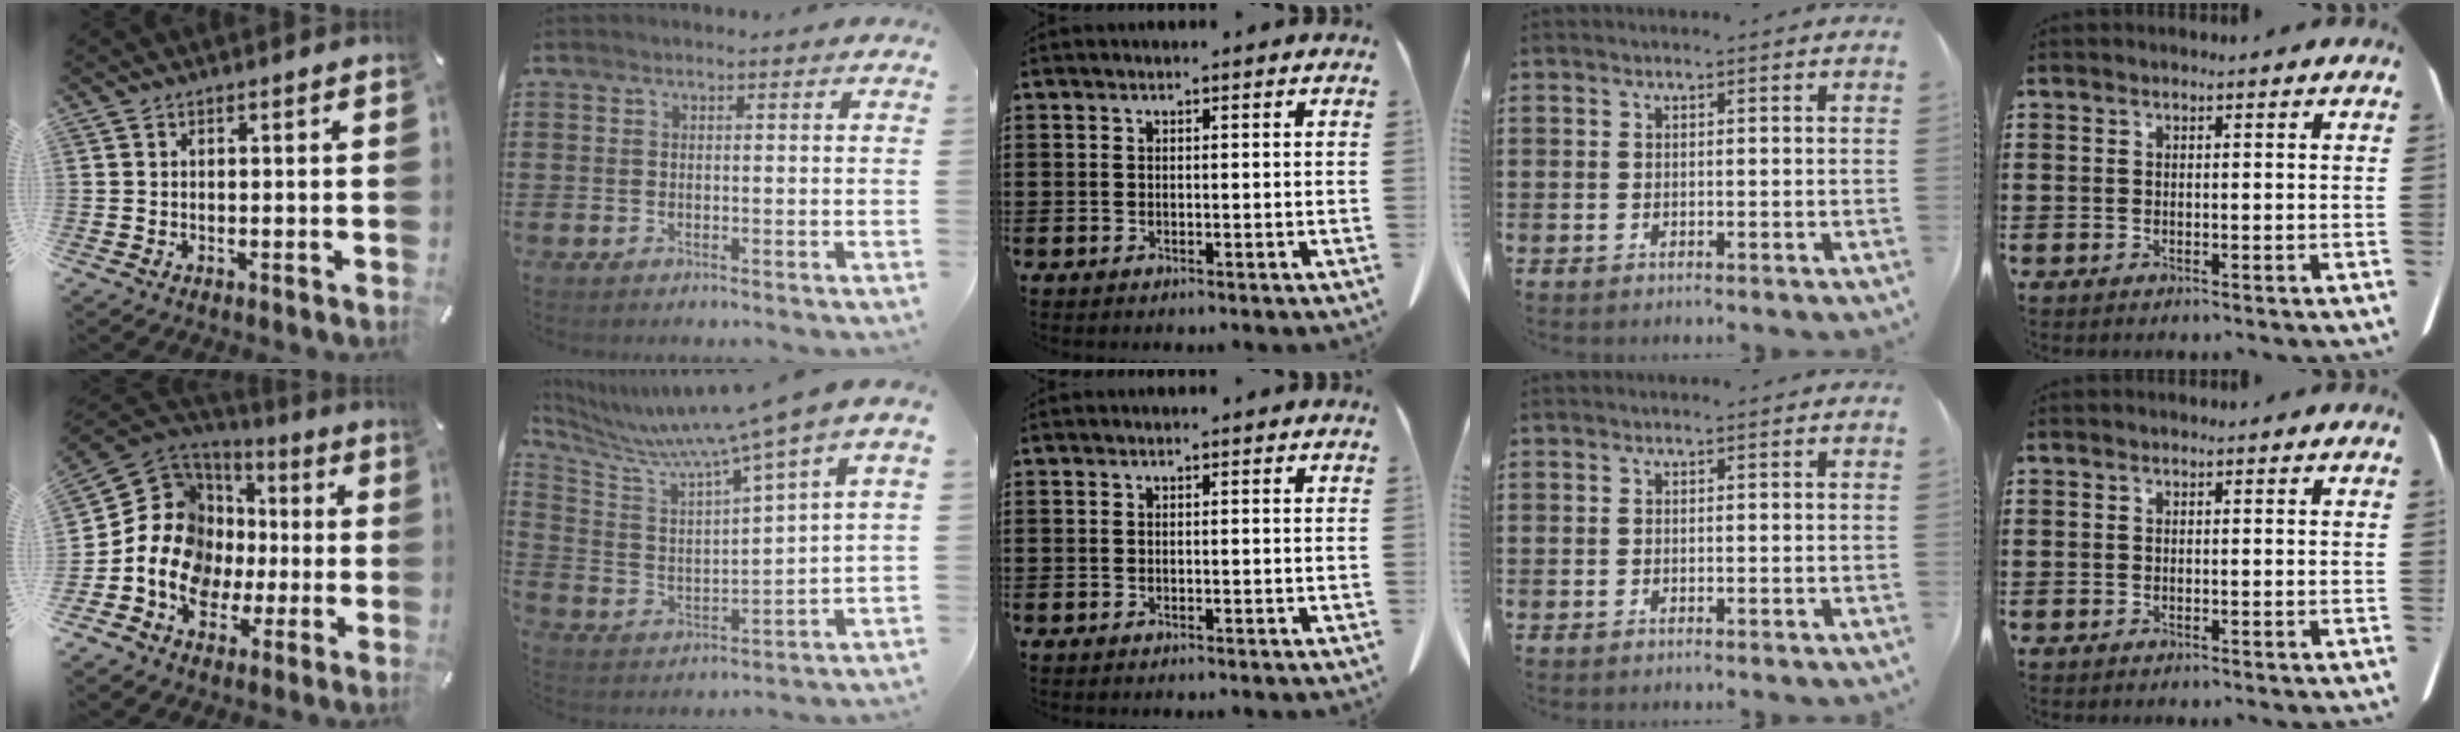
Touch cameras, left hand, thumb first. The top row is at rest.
{"thumb": {"total": 15.4, "force": [-2.5, 13.6, 7.0], "torque": [-0.152, -0.008, -0.043]}, "index": {"total": 8.0, "force": [6.2, -0.3, 5.0], "torque": [-0.127, -0.049, 0.094]}}